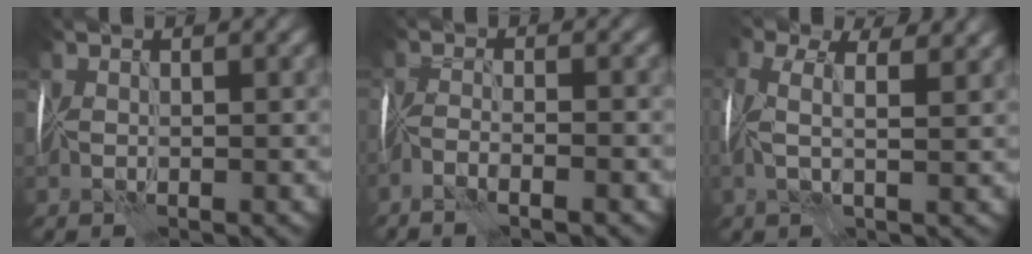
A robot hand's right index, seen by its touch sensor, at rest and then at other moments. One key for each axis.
{"total": 2.7, "fx": -1.9, "fy": 0.0, "fz": 1.9, "tx": -0.046, "ty": 0.008, "tz": -0.043}
{"total": 7.1, "fx": 2.7, "fy": 3.6, "fz": 5.5, "tx": -0.130, "ty": 0.031, "tz": 0.032}